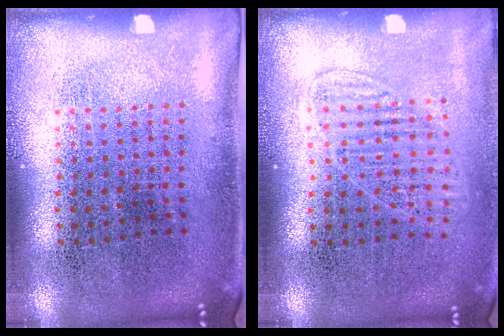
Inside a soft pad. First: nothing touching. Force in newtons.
{"total": 1.3, "press": 1.1, "slide": 0.6}